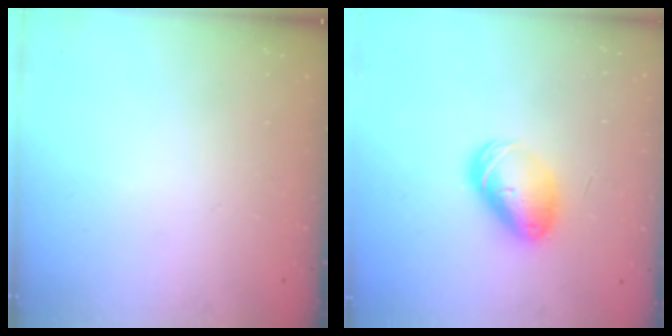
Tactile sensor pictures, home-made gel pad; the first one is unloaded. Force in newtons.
{"total": 9.3, "press": 9.2, "slide": 1.6}